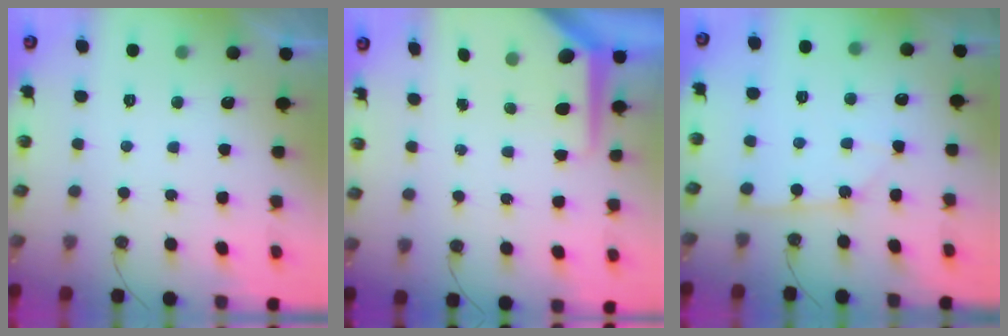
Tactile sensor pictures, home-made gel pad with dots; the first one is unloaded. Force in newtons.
{"total": 8.9, "press": 8.9, "slide": 0.7}
{"total": 3.0, "press": 3.0, "slide": 0.2}